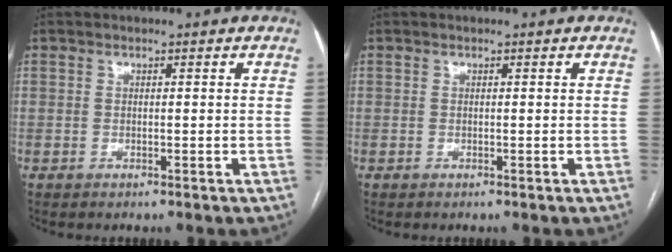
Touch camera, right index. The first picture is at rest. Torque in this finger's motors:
{"motor_torque": [-0.05, 0.05, 0.00, 0.00]}